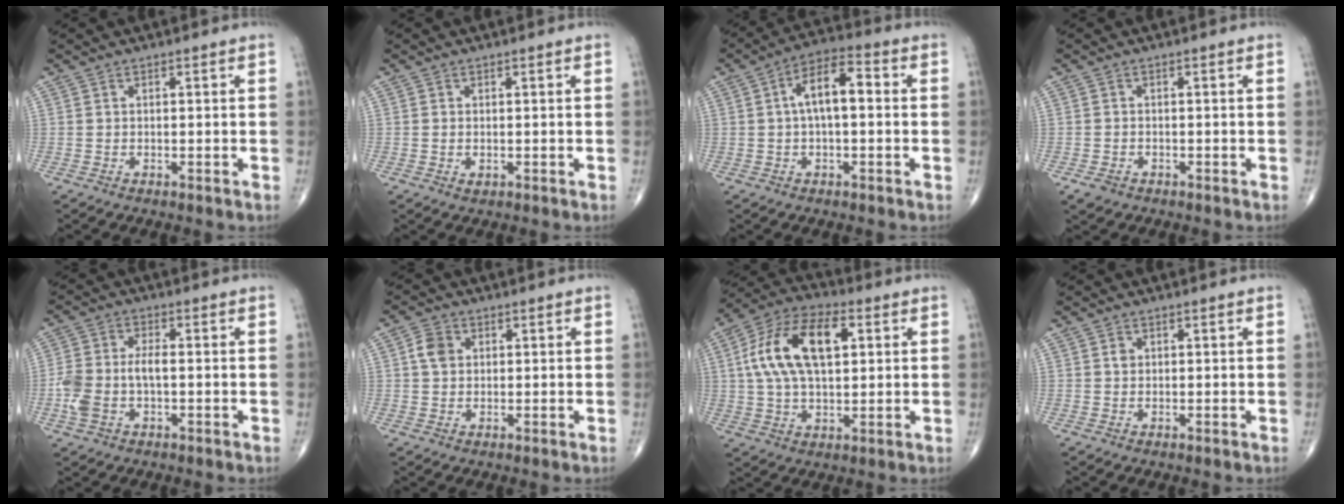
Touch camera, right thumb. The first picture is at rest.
{"total": 1.0, "force": [-0.1, 0.6, 0.7], "torque": [-0.011, -0.001, 0.000]}
{"total": 8.9, "force": [0.8, 4.0, 7.9], "torque": [-0.137, 0.031, 0.005]}
{"total": 1.9, "force": [-1.1, 1.4, 0.7], "torque": [-0.010, 0.004, -0.016]}
{"total": 7.9, "force": [-1.3, 4.3, 6.5], "torque": [-0.158, 0.021, -0.025]}
{"total": 3.8, "force": [0.8, 3.0, 2.1], "torque": [-0.032, 0.002, 0.012]}
{"total": 16.7, "force": [3.6, 8.8, 13.7], "torque": [-0.253, 0.022, 0.061]}
{"total": 1.0, "force": [0.3, 0.9, 0.5], "torque": [-0.003, 0.001, 0.005]}